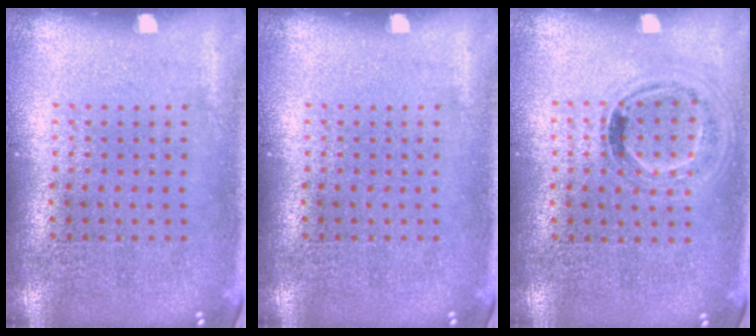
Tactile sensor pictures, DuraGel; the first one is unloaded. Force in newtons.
{"total": 0.0}
{"total": 1.0, "press": 0.9, "slide": 0.5}